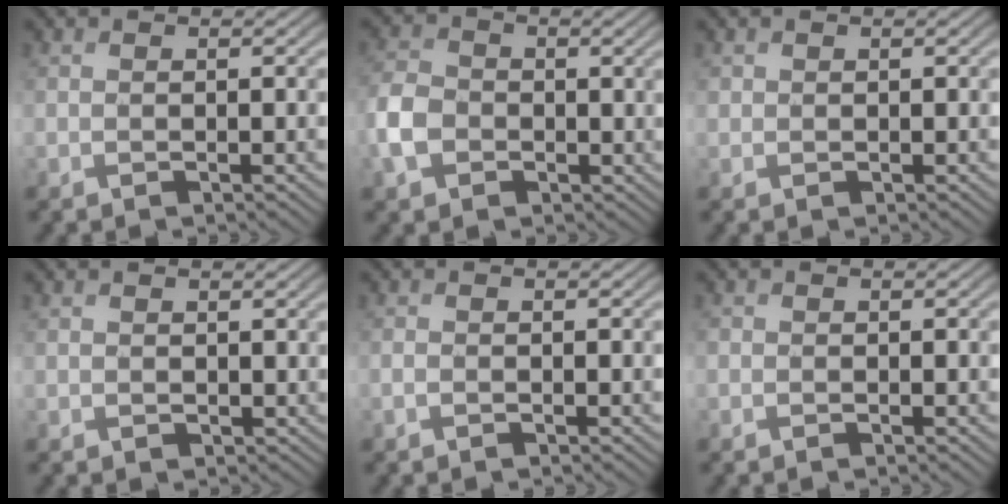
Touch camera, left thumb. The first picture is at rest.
{"total": 5.9, "force": [-1.7, 4.8, 3.1], "torque": [-0.085, -0.007, -0.046]}
{"total": 0.7, "force": [0.4, 0.5, 0.1], "torque": [-0.002, -0.002, 0.009]}
{"total": 0.9, "force": [0.6, 0.6, 0.1], "torque": [-0.005, -0.002, 0.013]}
{"total": 0.8, "force": [-0.5, 0.4, 0.5], "torque": [-0.013, -0.002, -0.010]}
{"total": 0.5, "force": [-0.3, 0.4, 0.0], "torque": [-0.001, -0.004, -0.007]}